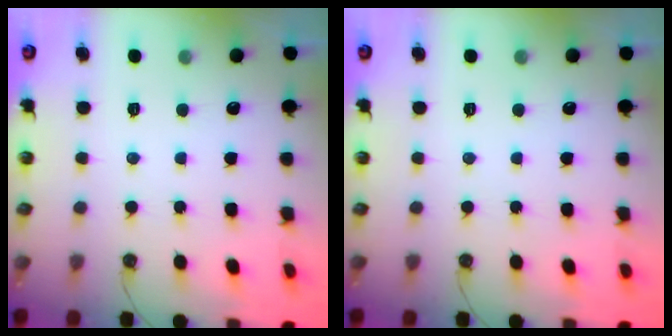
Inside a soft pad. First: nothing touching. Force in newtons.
{"total": 0.0}